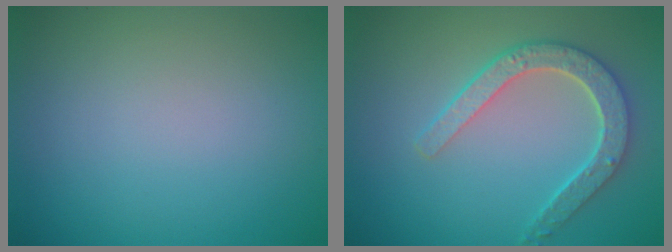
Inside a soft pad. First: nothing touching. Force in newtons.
{"total": 4.6, "press": 3.8, "slide": 2.7}